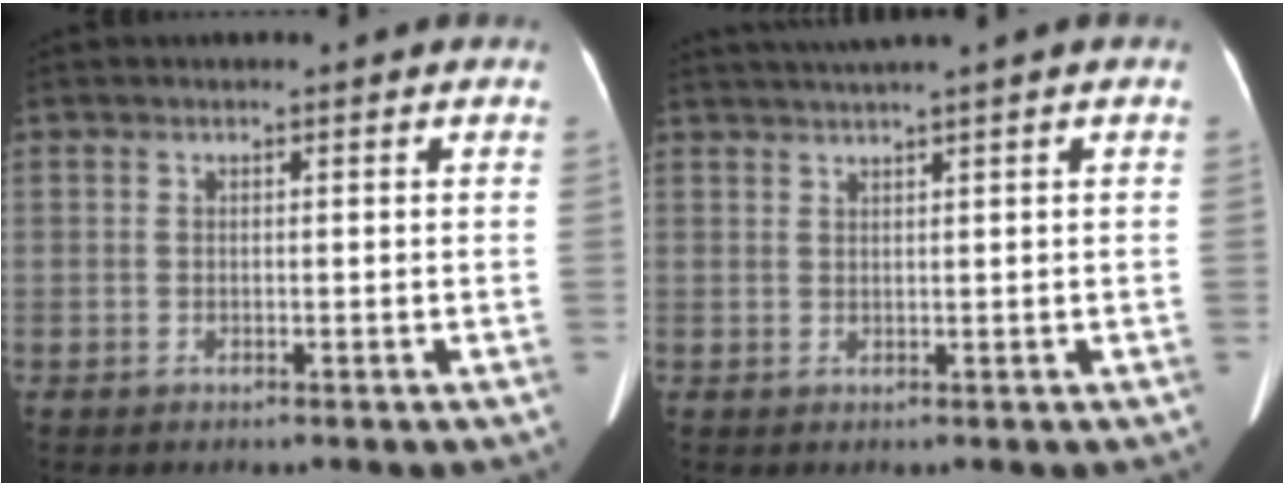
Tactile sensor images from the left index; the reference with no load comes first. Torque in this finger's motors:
{"motor_torque": [0.48, -0.70, 0.01, 0.08]}